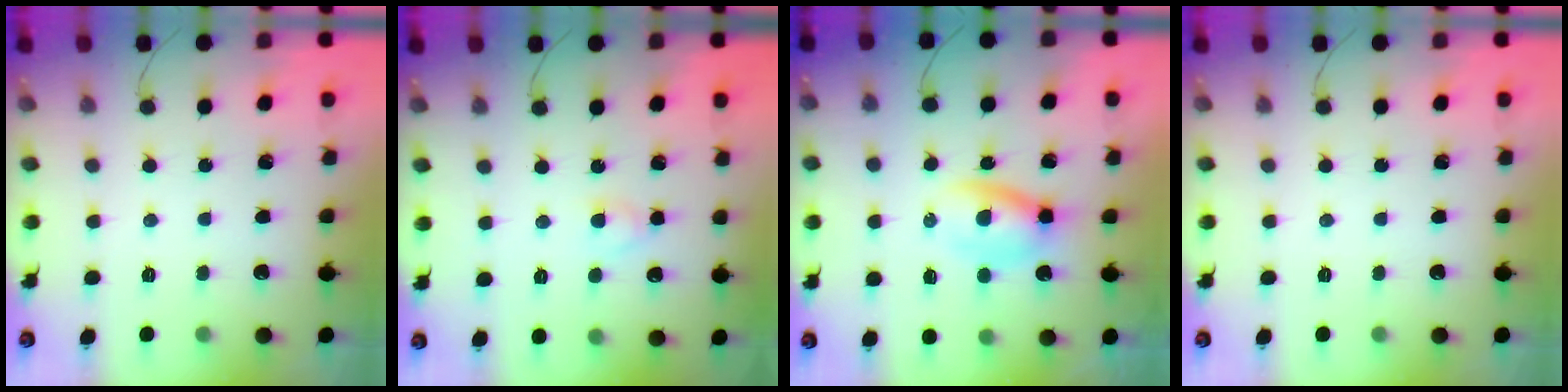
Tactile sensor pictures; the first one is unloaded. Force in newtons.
{"total": 2.5, "press": 2.3, "slide": 1.1}
{"total": 4.3, "press": 4.2, "slide": 0.8}
{"total": 0.0}